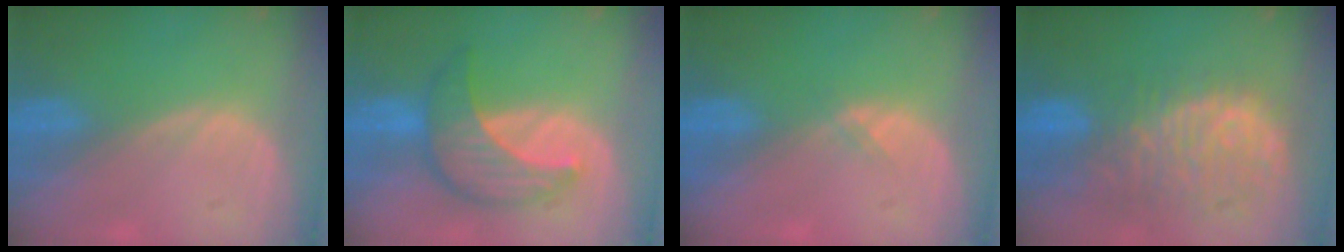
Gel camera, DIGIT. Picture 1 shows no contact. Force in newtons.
{"total": 7.8, "press": 7.6, "slide": 1.8}
{"total": 1.1, "press": 0.8, "slide": 0.7}
{"total": 11.5, "press": 9.8, "slide": 5.9}